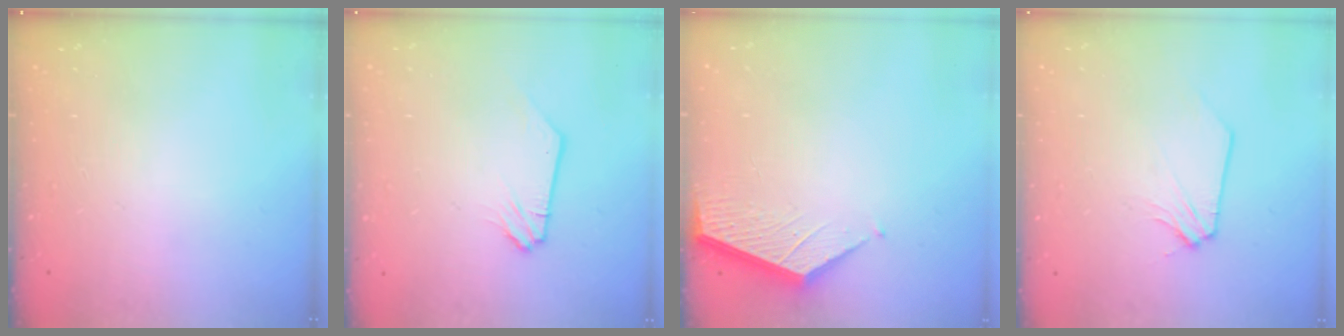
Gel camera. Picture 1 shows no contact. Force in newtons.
{"total": 0.0}
{"total": 3.5, "press": 3.5, "slide": 0.3}
{"total": 0.6, "press": 0.6, "slide": 0.1}